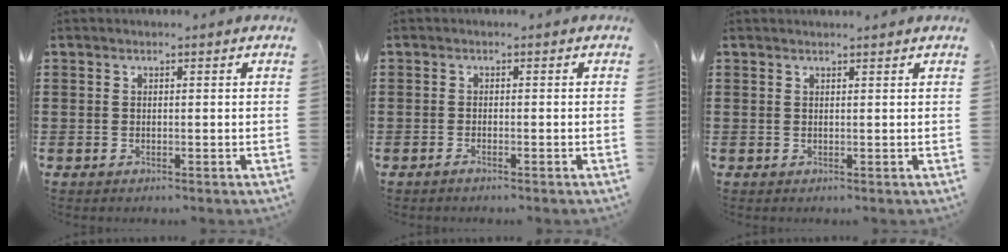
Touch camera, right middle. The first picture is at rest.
{"total": 0.7, "force": [-0.6, 0.0, 0.5], "torque": [-0.009, -0.002, -0.011]}
{"total": 0.9, "force": [0.9, -0.2, 0.2], "torque": [-0.003, -0.002, 0.018]}